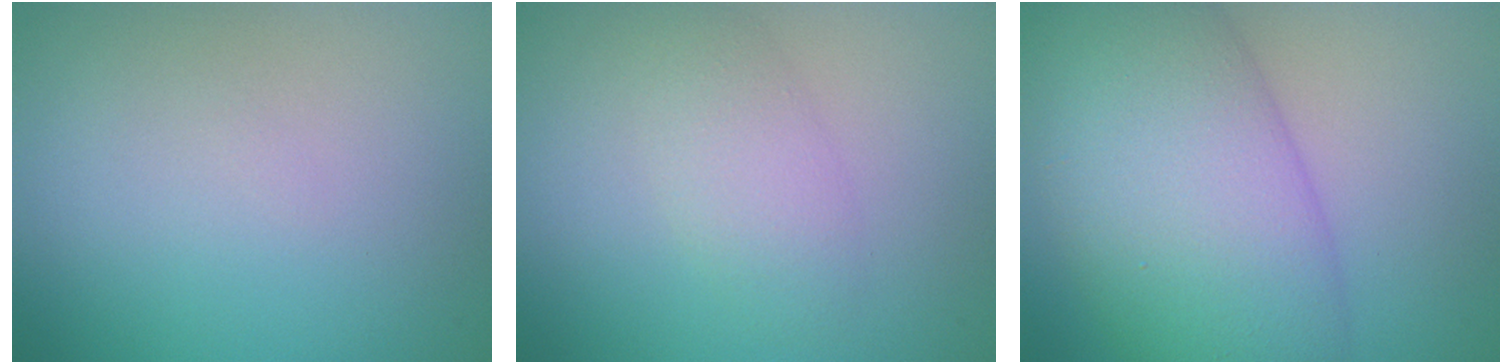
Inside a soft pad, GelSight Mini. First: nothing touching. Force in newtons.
{"total": 2.6, "press": 2.6, "slide": 0.1}
{"total": 11.0, "press": 11.0, "slide": 0.3}